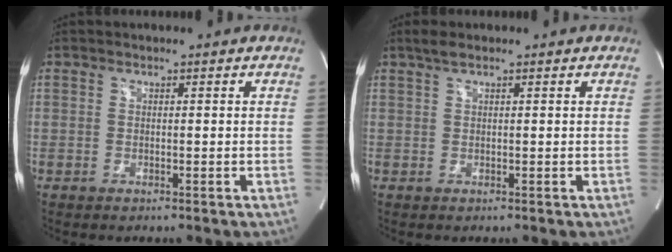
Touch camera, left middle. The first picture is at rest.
{"total": 1.7, "force": [1.2, 0.3, 1.1], "torque": [-0.029, 0.015, 0.025]}